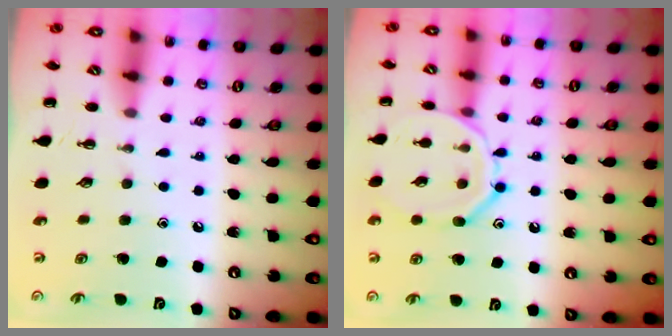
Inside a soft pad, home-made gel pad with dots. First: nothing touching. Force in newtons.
{"total": 10.9, "press": 10.9, "slide": 0.1}